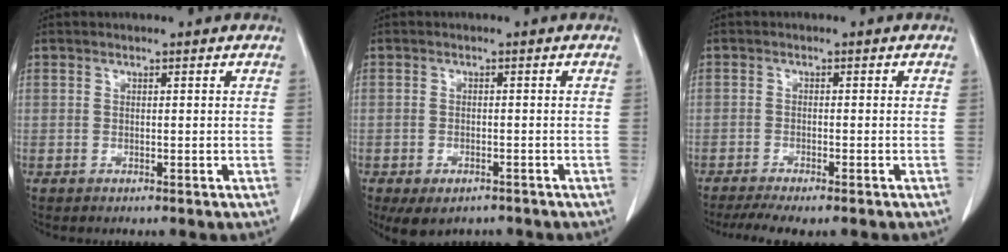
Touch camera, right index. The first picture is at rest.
{"total": 4.9, "force": [-3.5, 2.6, 2.4], "torque": [-0.040, -0.007, -0.045]}
{"total": 6.6, "force": [-5.3, 1.1, 3.8], "torque": [-0.063, -0.013, -0.082]}